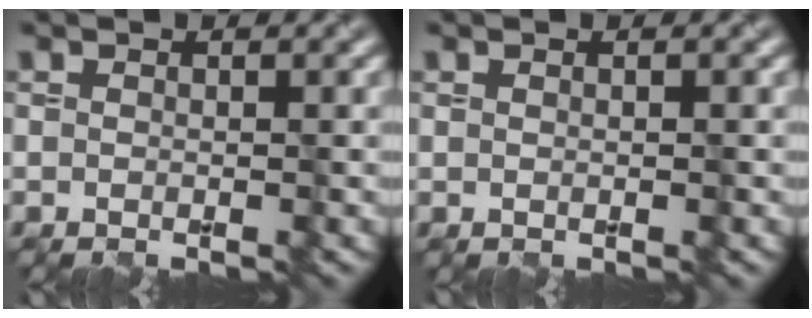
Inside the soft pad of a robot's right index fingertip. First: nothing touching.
{"total": 0.5, "force": [0.3, 0.3, 0.3], "torque": [0.003, -0.002, 0.001]}